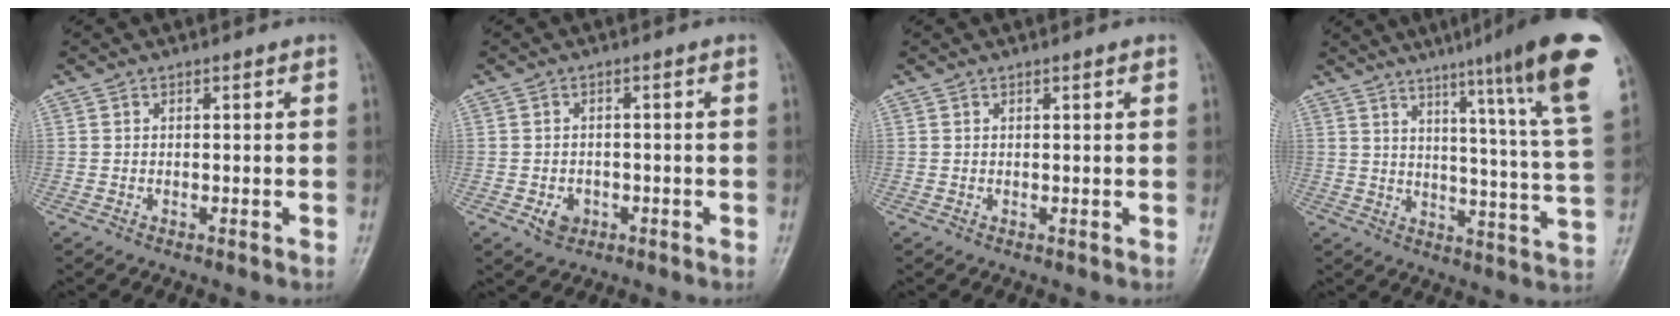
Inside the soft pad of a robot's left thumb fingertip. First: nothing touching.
{"total": 3.2, "force": [-1.2, 2.5, 1.5], "torque": [-0.014, 0.007, -0.014]}
{"total": 0.7, "force": [0.4, 0.0, 0.6], "torque": [-0.009, 0.000, 0.004]}
{"total": 20.7, "force": [12.6, 0.7, 16.4], "torque": [-0.206, -0.061, 0.161]}